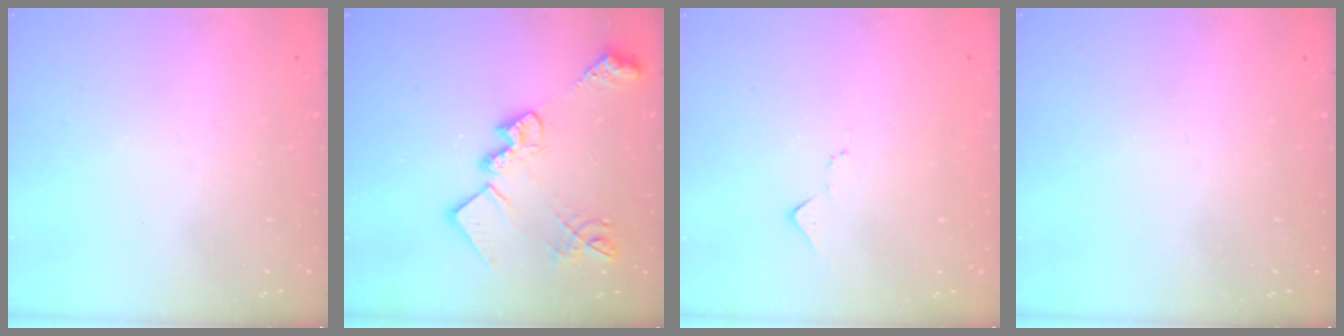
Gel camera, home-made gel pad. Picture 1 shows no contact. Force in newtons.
{"total": 19.5, "press": 19.5, "slide": 1.3}
{"total": 7.2, "press": 7.2, "slide": 0.3}
{"total": 0.0}